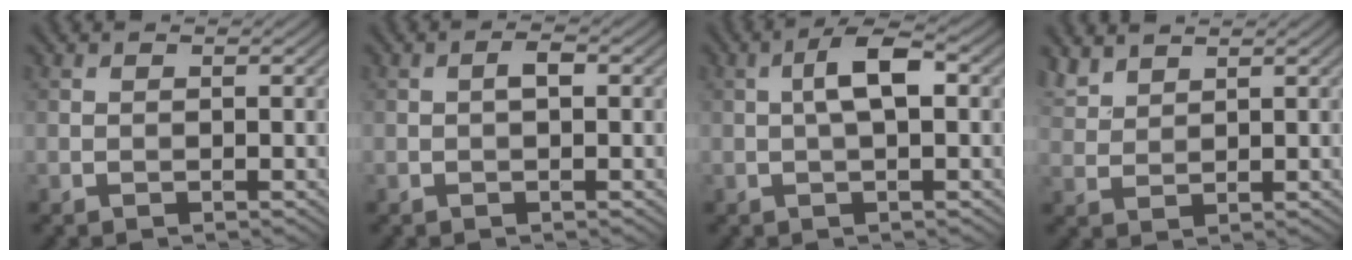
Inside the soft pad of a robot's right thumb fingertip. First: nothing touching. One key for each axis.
{"total": 1.3, "fx": 0.1, "fy": 0.5, "fz": 1.2, "tx": -0.021, "ty": 0.005, "tz": -0.001}
{"total": 4.4, "fx": 0.5, "fy": 1.3, "fz": 4.1, "tx": -0.080, "ty": 0.014, "tz": 0.004}
{"total": 3.7, "fx": 3.0, "fy": 1.4, "fz": 1.5, "tx": -0.040, "ty": 0.008, "tz": 0.071}